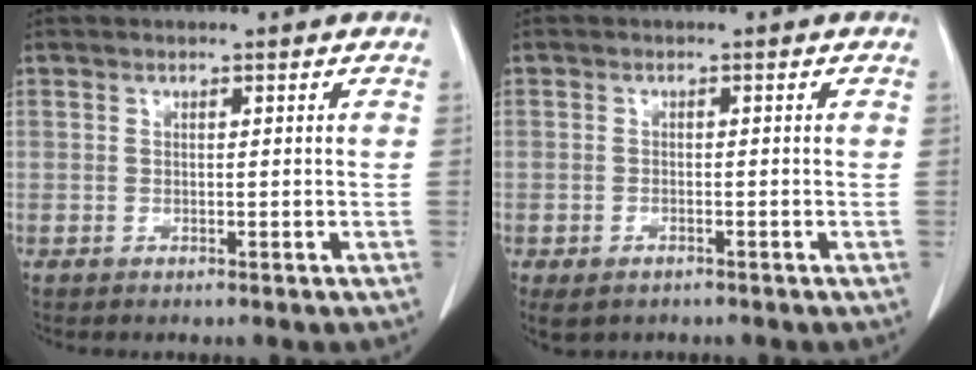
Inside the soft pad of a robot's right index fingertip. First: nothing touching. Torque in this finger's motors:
{"motor_torque": [0.56, -0.75, 0.12, 0.03]}